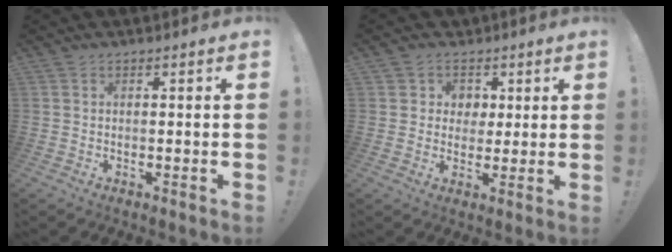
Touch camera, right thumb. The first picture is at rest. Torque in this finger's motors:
{"motor_torque": [-0.12, 0.17, -0.17, 0.17, -0.03]}